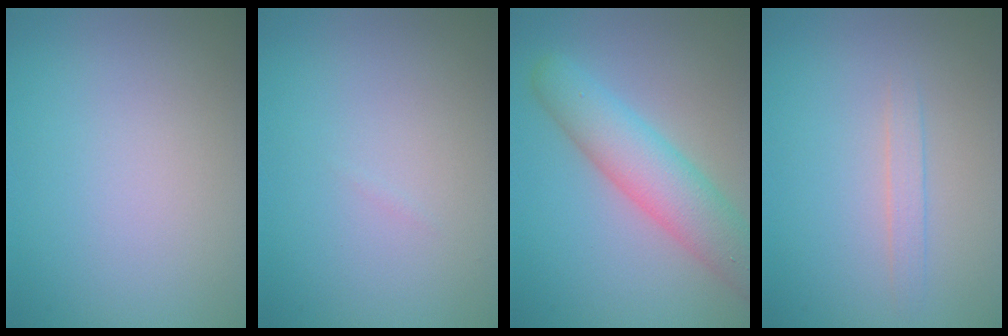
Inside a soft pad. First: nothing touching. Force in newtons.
{"total": 0.0}
{"total": 6.2, "press": 6.2, "slide": 0.3}
{"total": 1.2, "press": 1.2, "slide": 0.0}